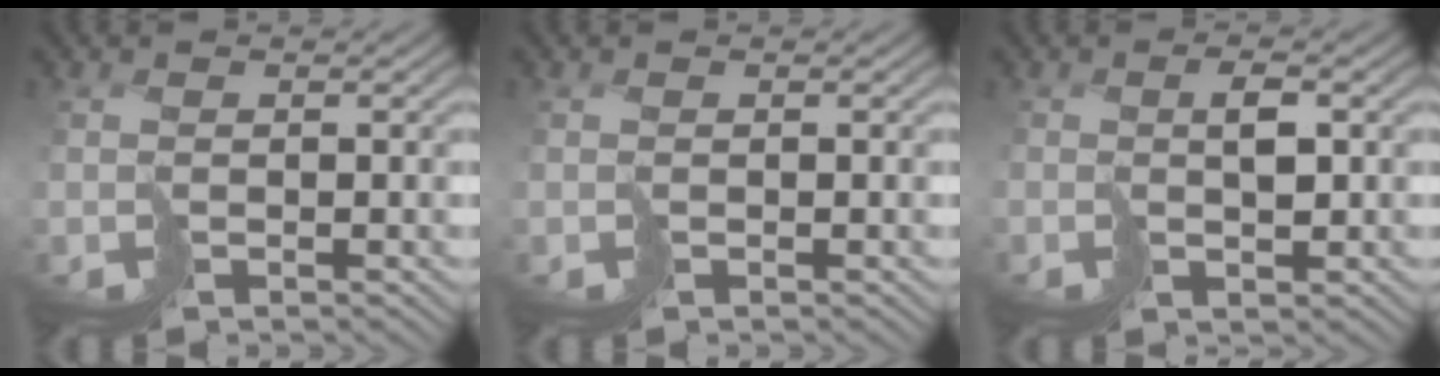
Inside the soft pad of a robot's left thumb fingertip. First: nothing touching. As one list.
[{"total": 0.0}, {"total": 1.6, "force": [1.0, 0.2, 1.3], "torque": [-0.017, 0.009, 0.025]}]